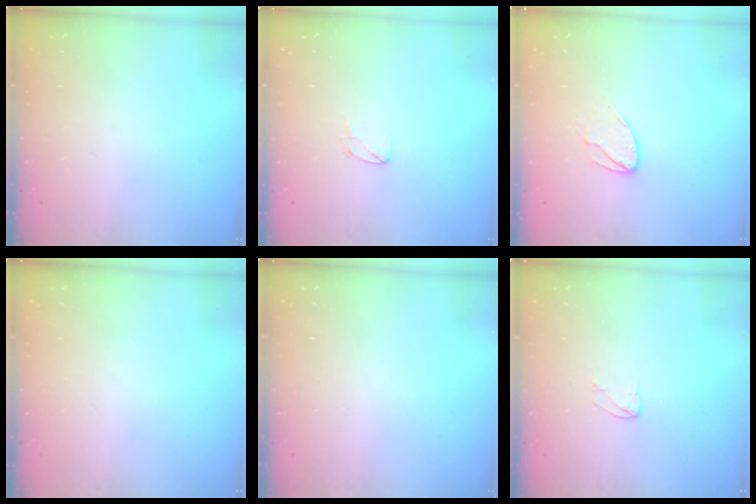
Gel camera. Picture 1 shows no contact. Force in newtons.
{"total": 4.1, "press": 4.0, "slide": 0.3}
{"total": 6.8, "press": 6.8, "slide": 0.6}
{"total": 0.0}
{"total": 0.0}
{"total": 2.9, "press": 2.9, "slide": 0.2}